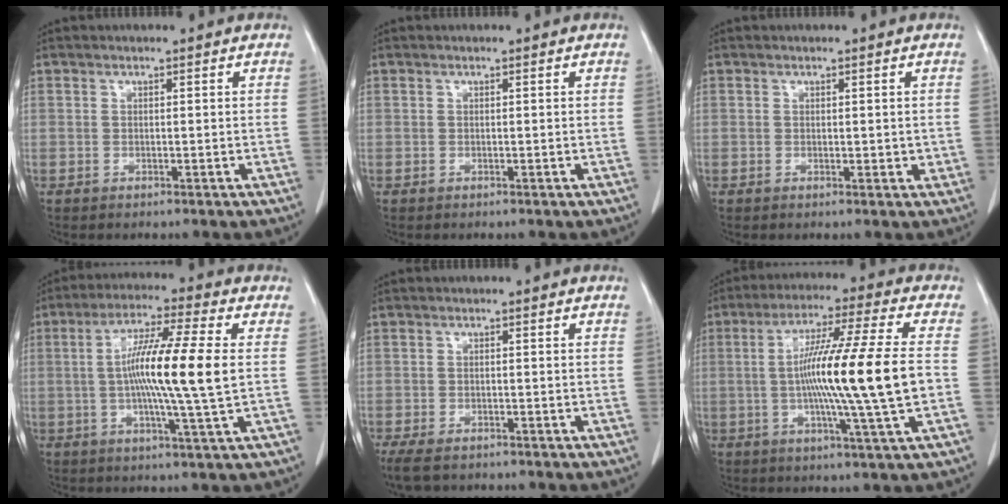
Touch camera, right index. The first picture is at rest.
{"total": 0.0}
{"total": 1.7, "force": [0.0, 0.9, 1.4], "torque": [-0.014, -0.002, -0.001]}
{"total": 13.2, "force": [0.4, -0.6, 13.2], "torque": [-0.242, -0.002, -0.003]}
{"total": 5.4, "force": [-4.2, 2.1, 2.8], "torque": [-0.050, -0.012, -0.070]}
{"total": 16.1, "force": [-1.0, -1.3, 16.0], "torque": [-0.281, -0.006, -0.026]}